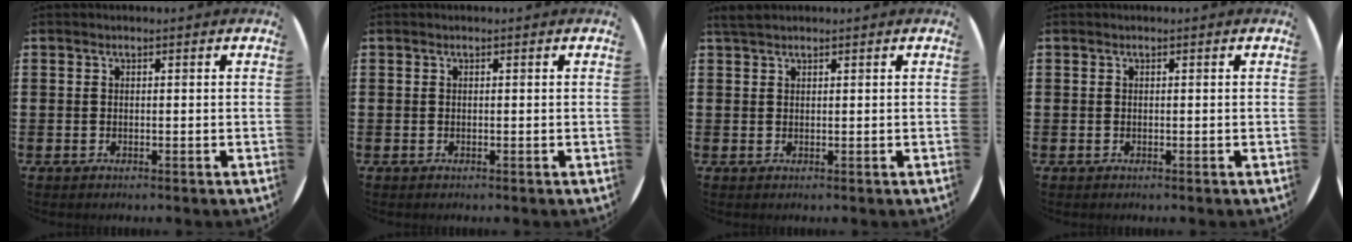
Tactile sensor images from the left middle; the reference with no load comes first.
{"total": 0.0}
{"total": 1.4, "force": [1.3, 0.2, 0.5], "torque": [-0.012, 0.003, 0.024]}
{"total": 0.0}